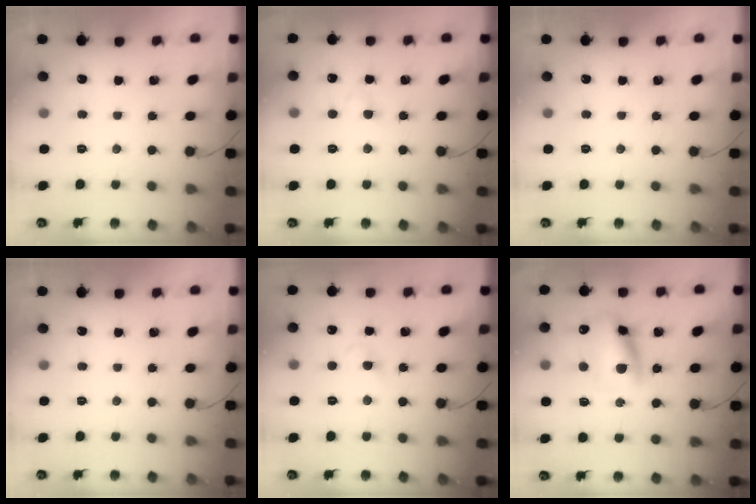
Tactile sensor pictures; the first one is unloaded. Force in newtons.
{"total": 1.9, "press": 1.6, "slide": 1.0}
{"total": 0.0}
{"total": 0.0}
{"total": 2.2, "press": 2.0, "slide": 0.9}
{"total": 12.1, "press": 11.9, "slide": 2.3}